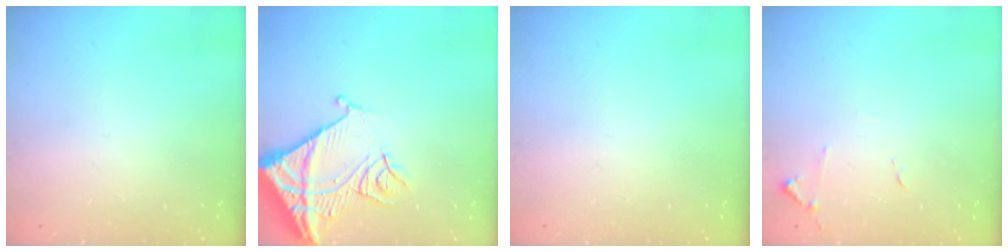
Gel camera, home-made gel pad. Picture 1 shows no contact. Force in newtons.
{"total": 14.7, "press": 14.6, "slide": 1.6}
{"total": 0.0}
{"total": 7.9, "press": 7.8, "slide": 0.7}